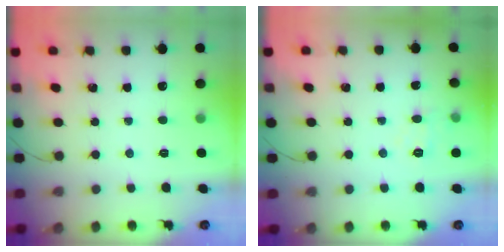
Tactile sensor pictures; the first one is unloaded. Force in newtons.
{"total": 8.3, "press": 8.1, "slide": 1.5}